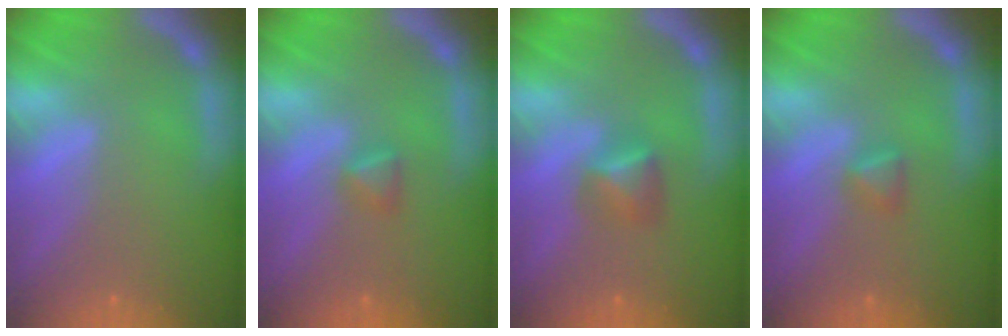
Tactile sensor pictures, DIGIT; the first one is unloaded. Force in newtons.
{"total": 1.4}
{"total": 2.4}
{"total": 1.4}